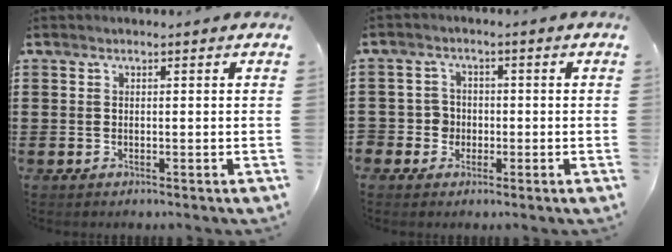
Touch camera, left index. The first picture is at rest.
{"total": 3.1, "force": [-1.1, 2.9, 0.5], "torque": [-0.031, 0.001, -0.030]}